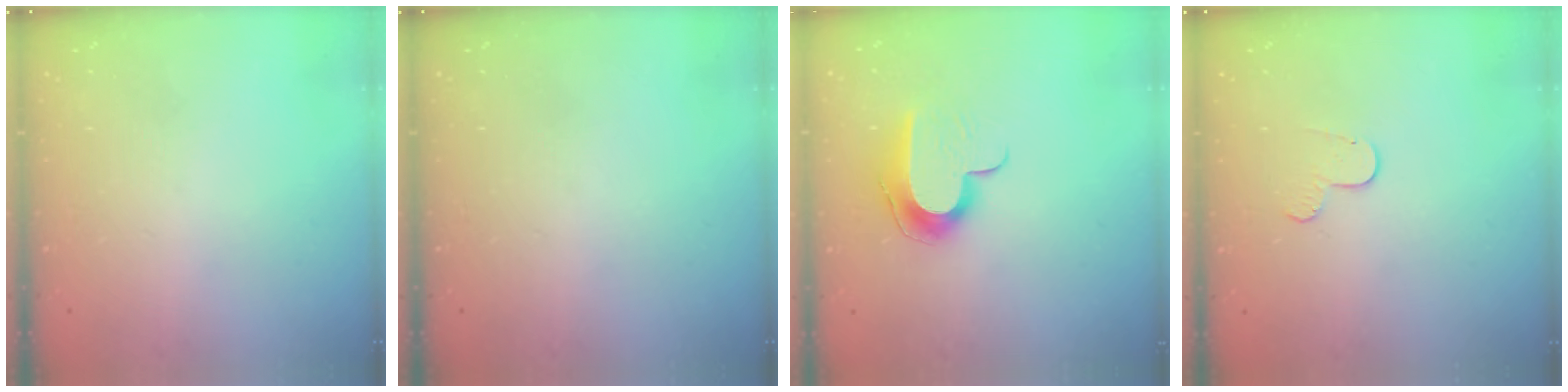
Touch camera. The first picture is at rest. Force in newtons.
{"total": 0.0}
{"total": 9.9, "press": 9.9, "slide": 0.3}
{"total": 5.7, "press": 5.7, "slide": 0.5}